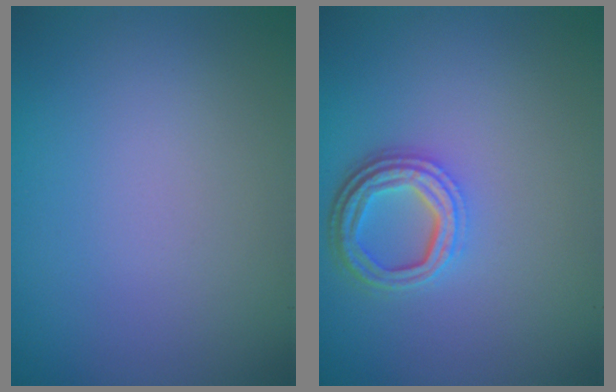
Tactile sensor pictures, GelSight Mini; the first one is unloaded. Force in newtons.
{"total": 4.0, "press": 3.1, "slide": 2.5}